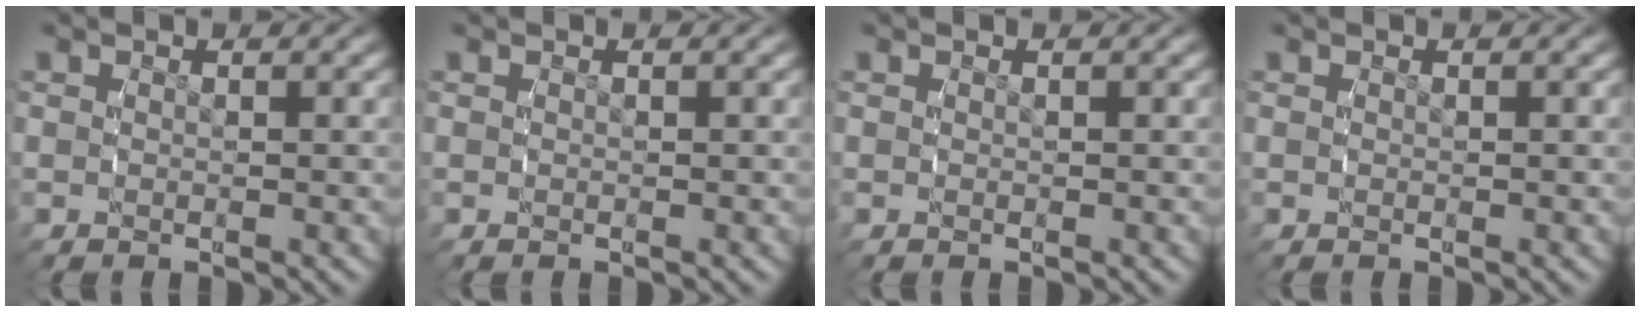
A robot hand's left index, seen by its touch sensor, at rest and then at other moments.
{"total": 0.0}
{"total": 0.0}
{"total": 0.0}